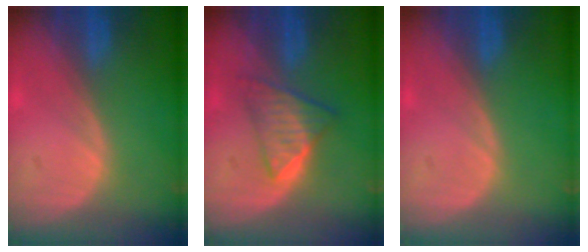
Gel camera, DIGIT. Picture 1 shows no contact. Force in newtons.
{"total": 6.3, "press": 5.4, "slide": 3.1}
{"total": 0.0}